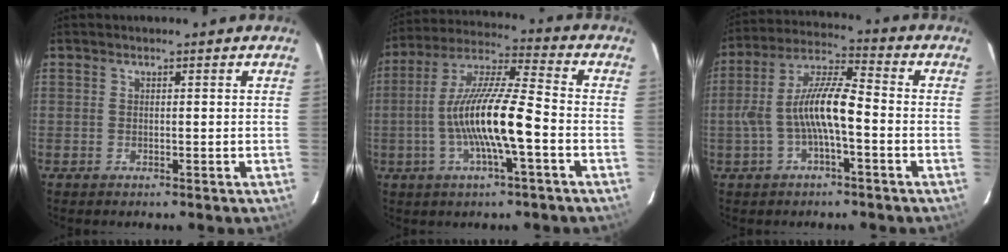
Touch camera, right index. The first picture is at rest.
{"total": 14.4, "force": [-3.7, 1.7, 13.9], "torque": [-0.267, 0.006, -0.072]}
{"total": 11.0, "force": [-2.5, 2.6, 10.4], "torque": [-0.213, 0.013, -0.045]}